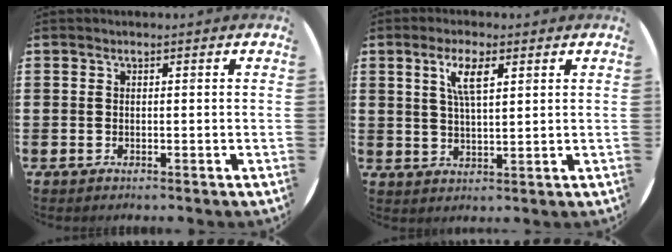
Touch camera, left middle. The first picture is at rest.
{"total": 5.2, "force": [2.7, 1.5, 4.2], "torque": [-0.074, 0.003, 0.042]}